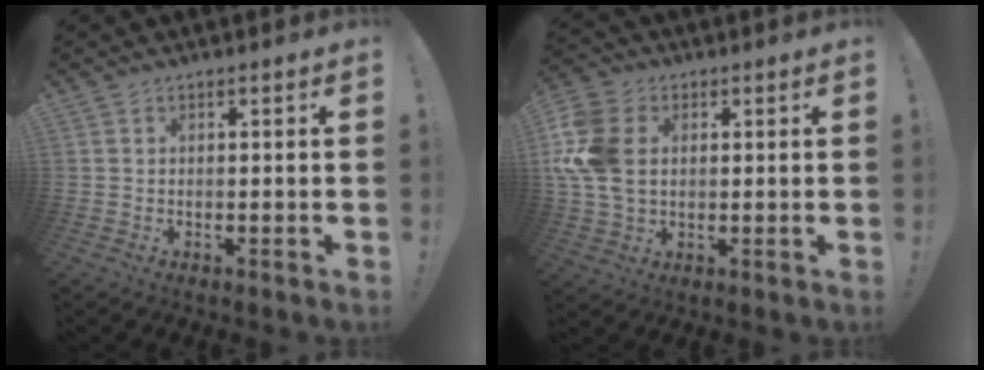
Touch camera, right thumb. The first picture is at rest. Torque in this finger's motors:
{"motor_torque": [0.43, 0.43, 0.61, 0.61, 0.07]}